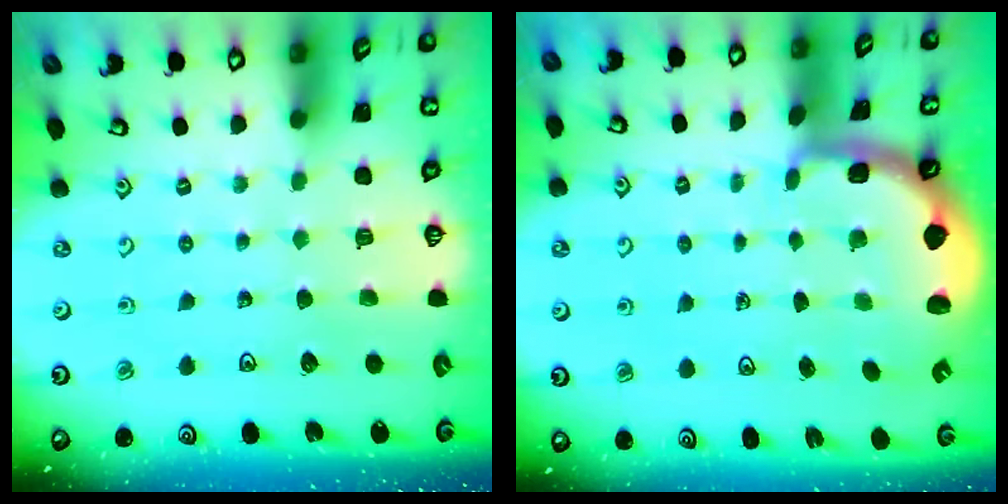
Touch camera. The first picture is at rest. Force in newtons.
{"total": 2.4, "press": 2.1, "slide": 1.2}